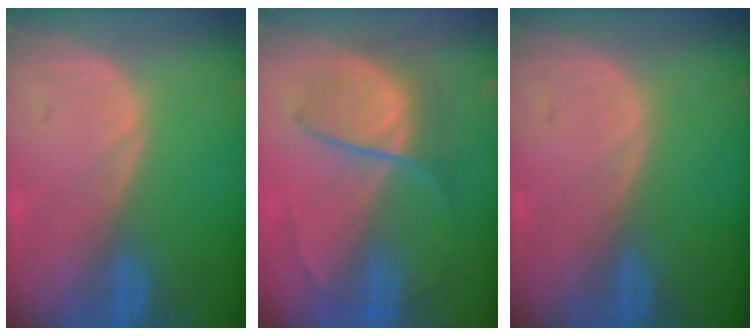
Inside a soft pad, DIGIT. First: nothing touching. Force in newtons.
{"total": 6.4, "press": 6.4, "slide": 0.8}
{"total": 0.0}